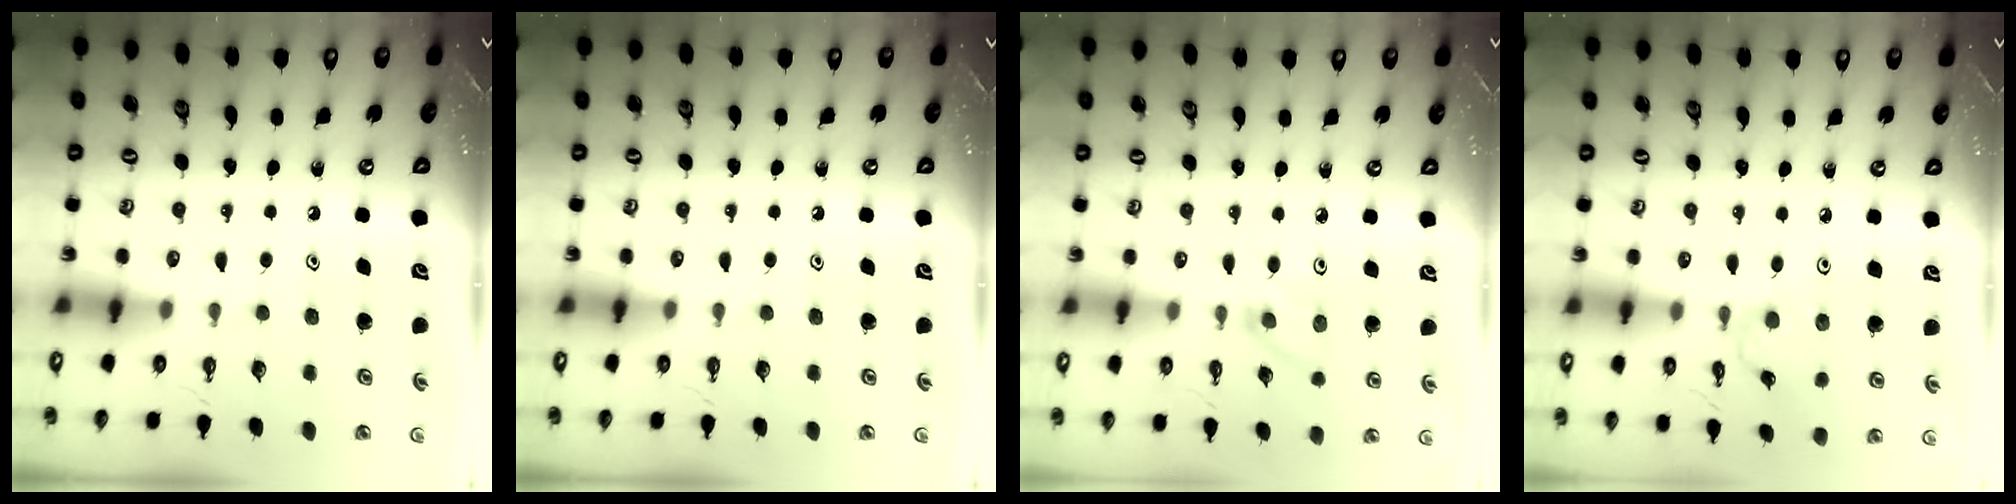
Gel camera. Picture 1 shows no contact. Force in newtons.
{"total": 0.0}
{"total": 3.0, "press": 3.0, "slide": 0.4}
{"total": 0.9, "press": 0.8, "slide": 0.2}